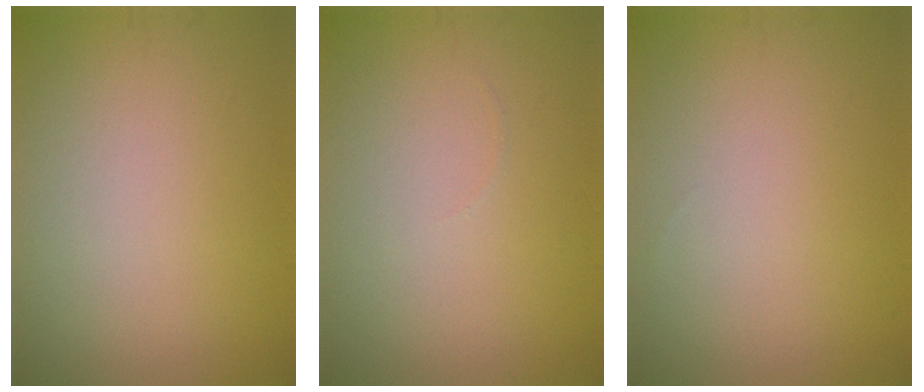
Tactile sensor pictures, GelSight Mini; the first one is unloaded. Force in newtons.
{"total": 0.0}
{"total": 0.0}